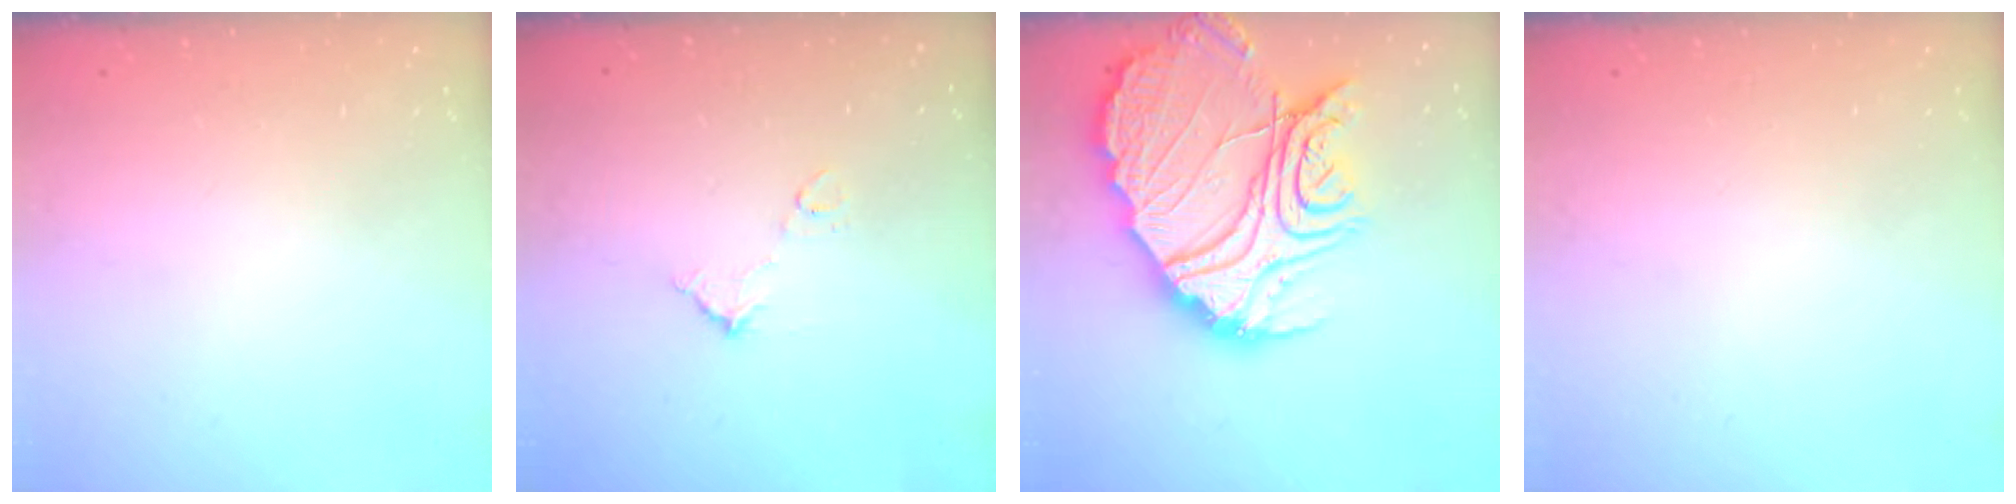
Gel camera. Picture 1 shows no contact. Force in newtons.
{"total": 5.9, "press": 5.9, "slide": 0.3}
{"total": 27.7, "press": 27.6, "slide": 2.4}
{"total": 0.0}